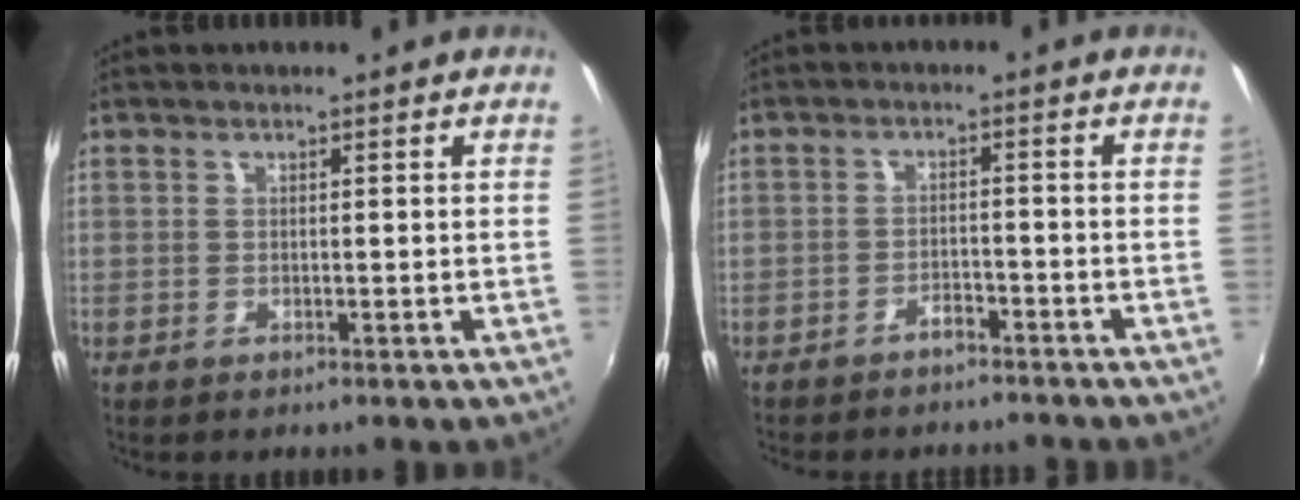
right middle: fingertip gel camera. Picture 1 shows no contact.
{"total": 4.5, "force": [-4.1, 1.4, 1.3], "torque": [-0.041, 0.000, -0.057]}